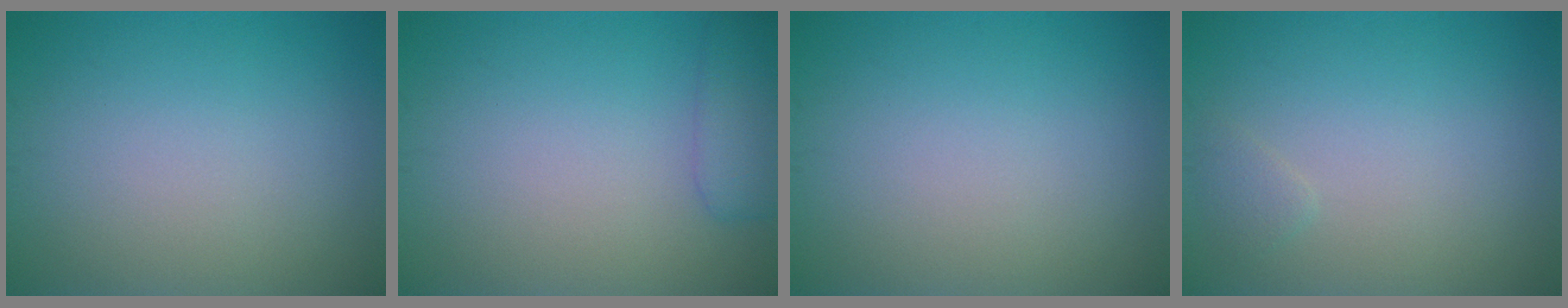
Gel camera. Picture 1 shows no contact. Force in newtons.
{"total": 2.5, "press": 2.5, "slide": 0.2}
{"total": 0.0}
{"total": 0.8, "press": 0.8, "slide": 0.1}